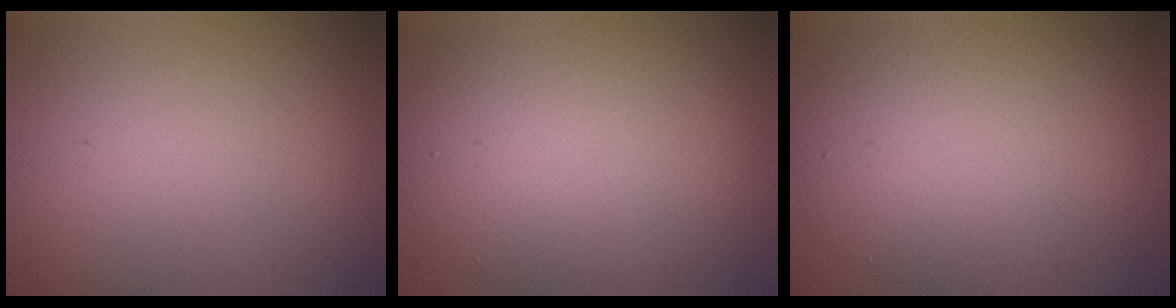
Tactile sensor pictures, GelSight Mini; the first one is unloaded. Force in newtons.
{"total": 7.6, "press": 7.6, "slide": 0.2}
{"total": 7.1, "press": 7.1, "slide": 0.5}